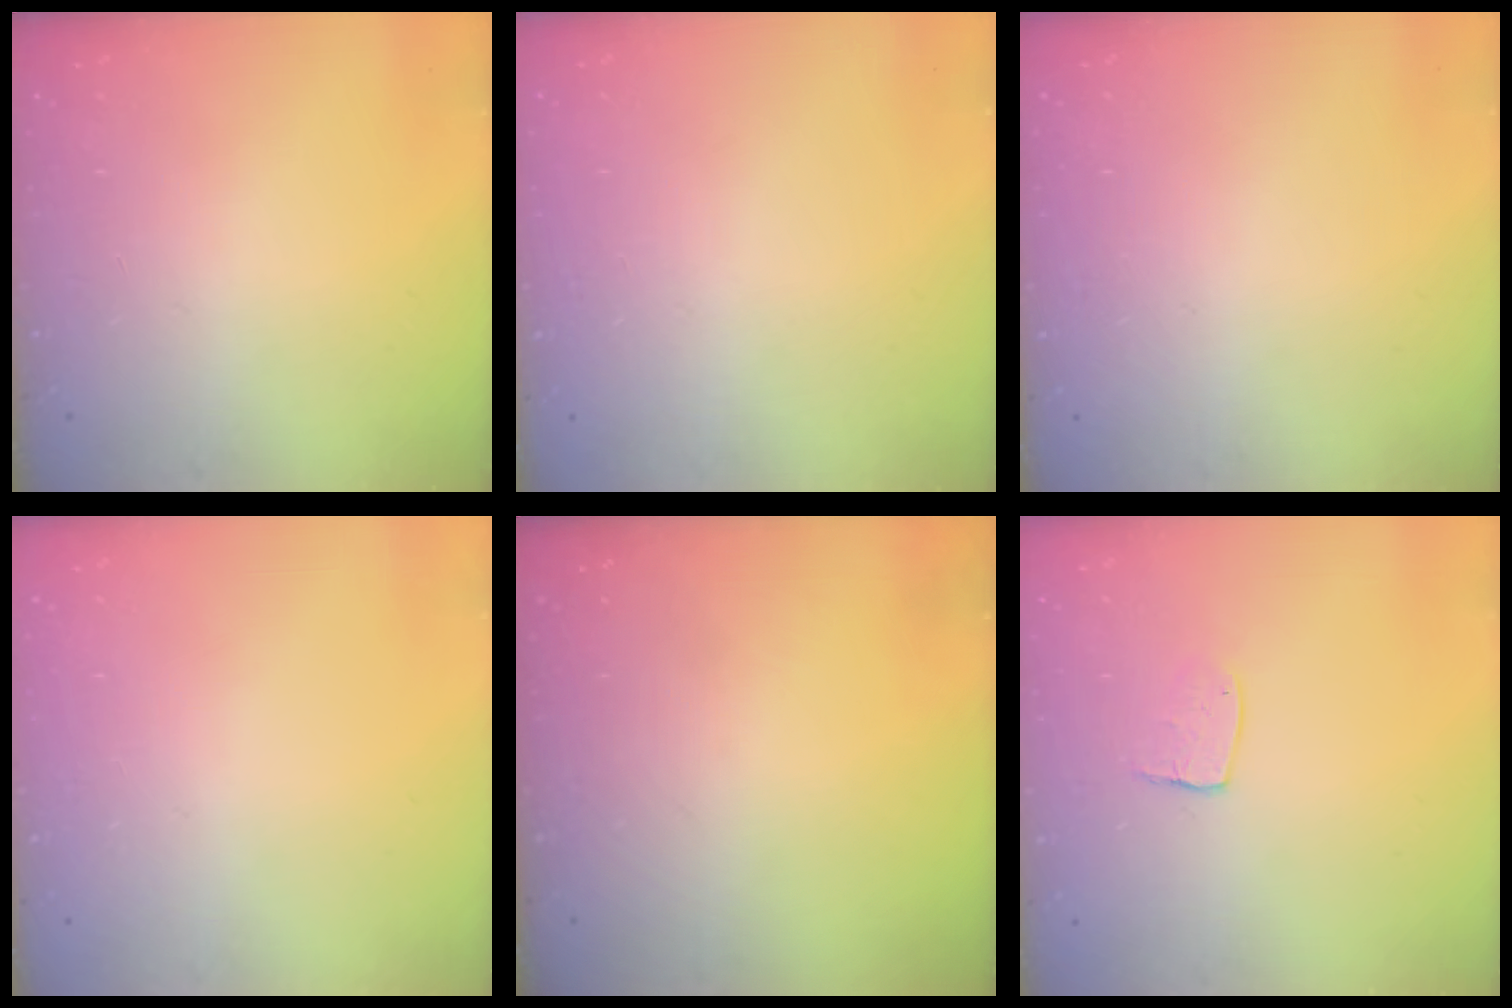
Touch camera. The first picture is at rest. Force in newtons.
{"total": 0.0}
{"total": 0.0}
{"total": 0.0}
{"total": 0.0}
{"total": 6.6, "press": 6.6, "slide": 0.4}